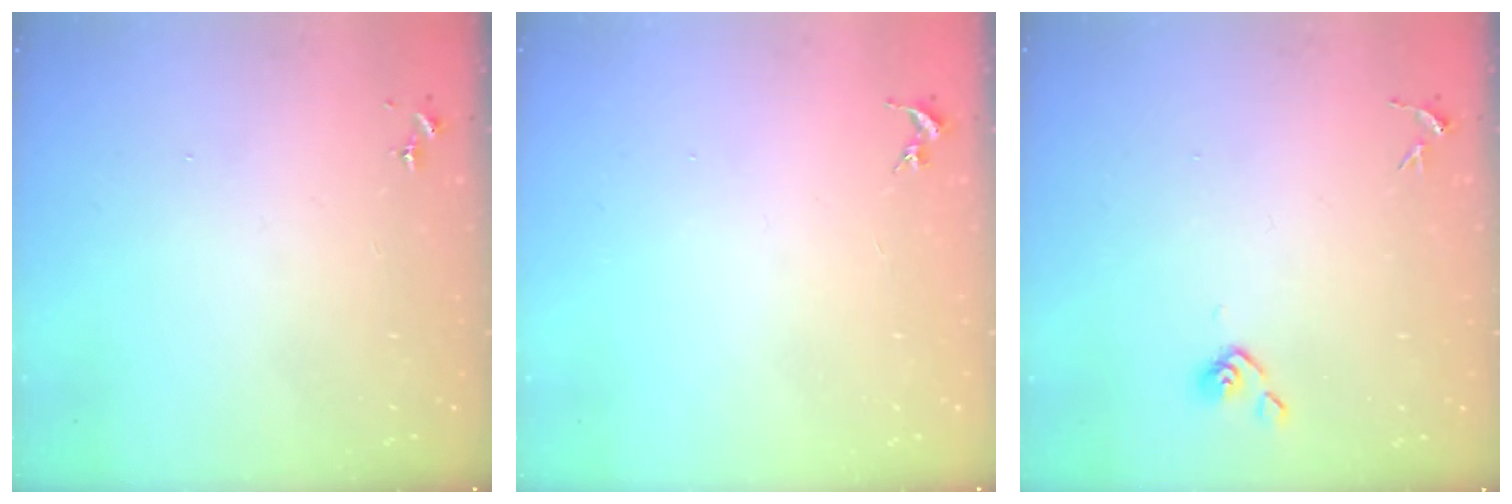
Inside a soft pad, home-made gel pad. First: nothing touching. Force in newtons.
{"total": 0.0}
{"total": 3.8, "press": 3.7, "slide": 0.8}